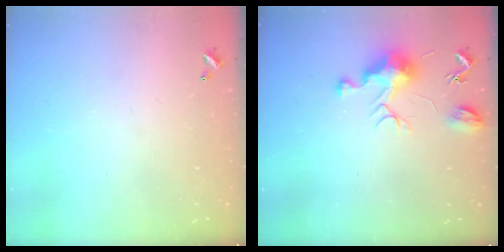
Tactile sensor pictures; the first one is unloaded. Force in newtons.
{"total": 11.4, "press": 11.4, "slide": 0.4}